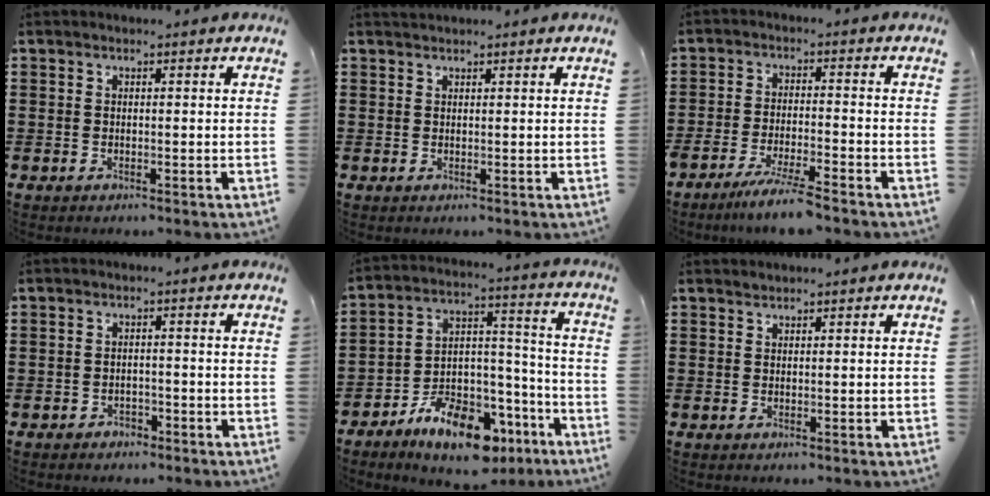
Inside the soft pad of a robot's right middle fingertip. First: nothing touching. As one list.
[{"total": 0.8, "force": [0.8, 0.0, 0.1], "torque": [-0.003, 0.000, 0.014]}, {"total": 5.5, "force": [-4.8, -0.3, 2.6], "torque": [-0.053, -0.016, -0.090]}, {"total": 1.4, "force": [-1.2, 0.6, 0.0], "torque": [-0.006, 0.001, -0.029]}, {"total": 11.4, "force": [-8.7, 4.5, 5.9], "torque": [-0.095, 0.046, -0.155]}, {"total": 0.7, "force": [0.7, 0.0, -0.2], "torque": [0.001, -0.002, 0.014]}]